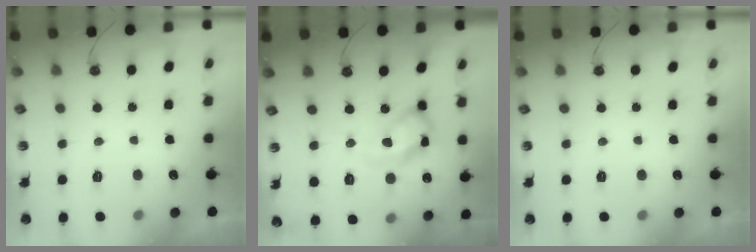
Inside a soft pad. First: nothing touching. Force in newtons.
{"total": 16.7, "press": 16.7, "slide": 1.6}
{"total": 0.0}